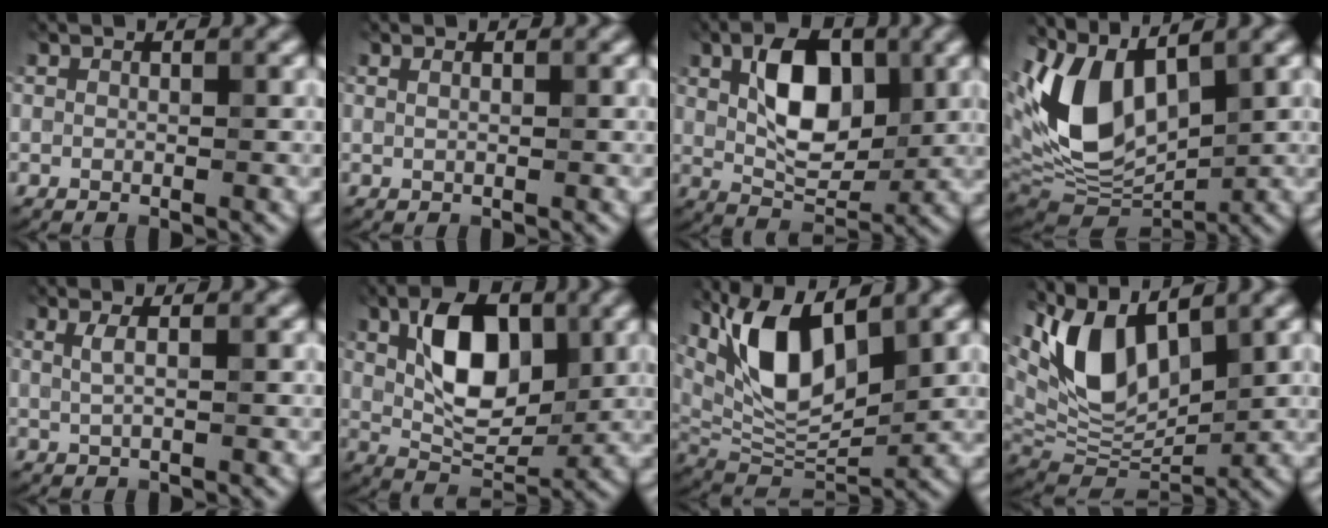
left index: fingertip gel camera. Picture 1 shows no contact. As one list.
[{"total": 0.7, "force": [0.4, 0.3, 0.5], "torque": [-0.009, -0.002, 0.005]}, {"total": 7.2, "force": [1.5, 4.1, 5.8], "torque": [-0.093, 0.002, 0.025]}, {"total": 9.9, "force": [2.2, 5.6, 7.8], "torque": [-0.173, -0.009, 0.040]}, {"total": 1.5, "force": [0.4, 0.5, 1.4], "torque": [-0.025, -0.001, 0.007]}, {"total": 8.1, "force": [1.8, 4.4, 6.5], "torque": [-0.105, 0.002, 0.031]}, {"total": 9.6, "force": [4.0, 4.0, 7.8], "torque": [-0.151, -0.006, 0.074]}, {"total": 10.2, "force": [4.2, 5.0, 7.7], "torque": [-0.164, 0.002, 0.077]}]